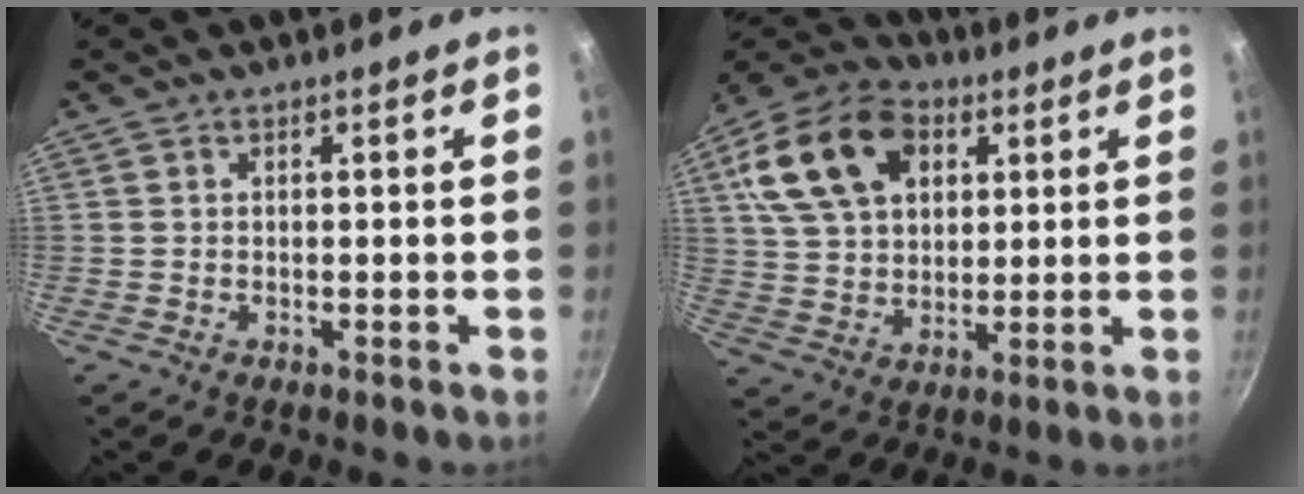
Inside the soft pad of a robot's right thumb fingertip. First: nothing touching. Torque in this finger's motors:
{"motor_torque": [0.57, 3.83, 1.00, -0.08, 0.15]}